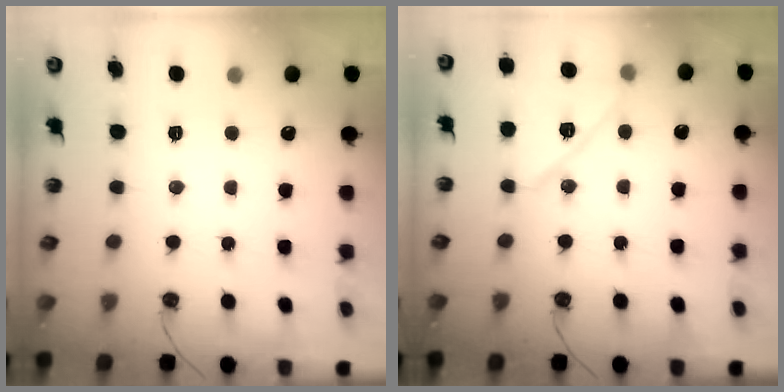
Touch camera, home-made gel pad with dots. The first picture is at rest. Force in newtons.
{"total": 12.7, "press": 12.7, "slide": 0.7}